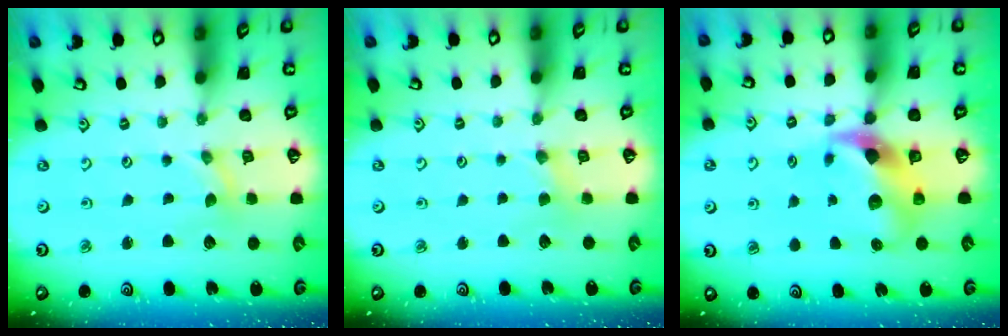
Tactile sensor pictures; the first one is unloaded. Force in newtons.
{"total": 1.9, "press": 1.8, "slide": 0.3}
{"total": 10.7, "press": 10.6, "slide": 2.0}